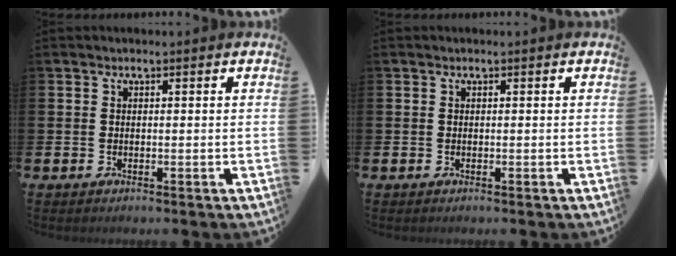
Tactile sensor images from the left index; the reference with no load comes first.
{"total": 0.0}